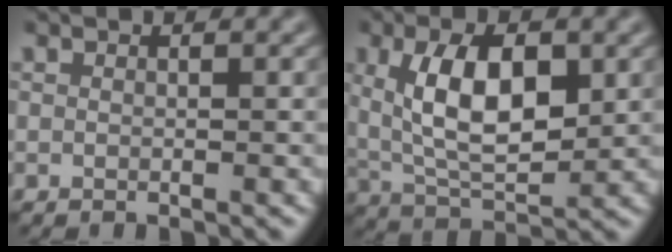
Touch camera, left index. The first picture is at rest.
{"total": 7.9, "force": [1.2, 3.9, 6.8], "torque": [-0.127, -0.001, 0.024]}